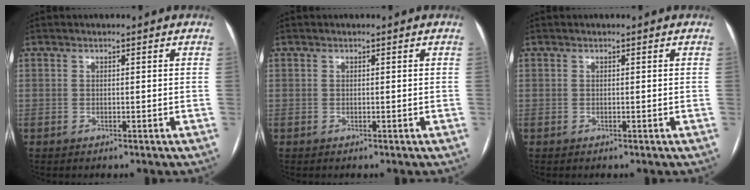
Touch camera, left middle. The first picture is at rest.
{"total": 0.0}
{"total": 0.0}